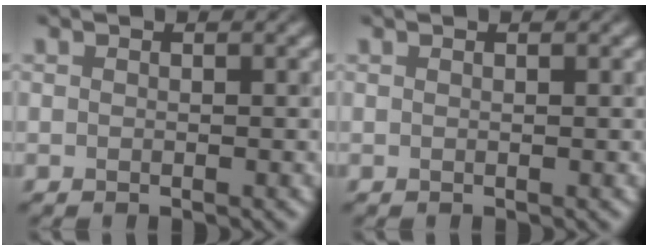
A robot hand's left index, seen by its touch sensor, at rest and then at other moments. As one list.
[{"total": 0.8, "force": [0.4, 0.4, 0.6], "torque": [0.000, 0.000, -0.003]}]